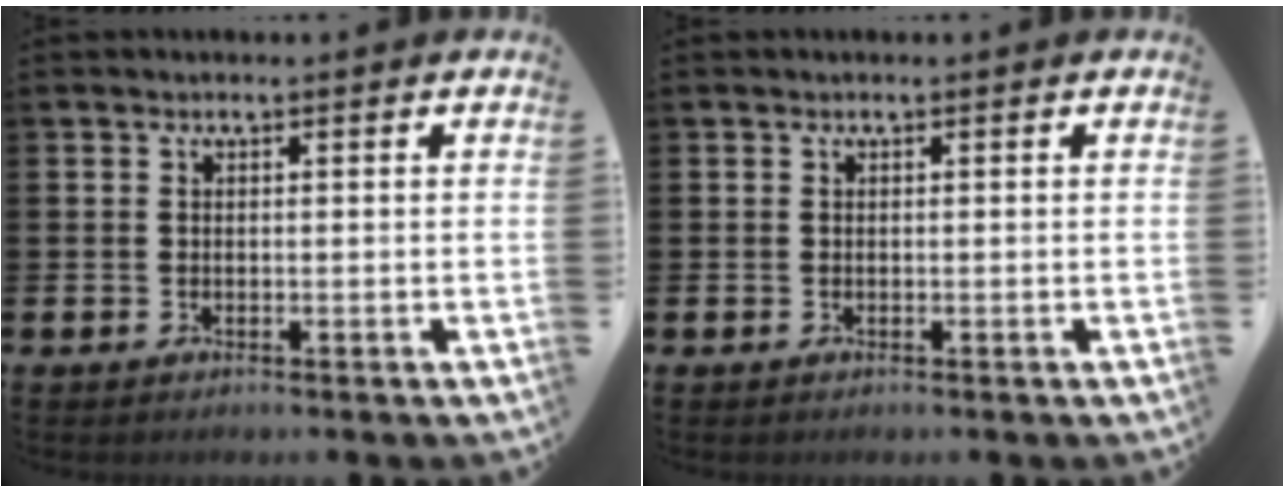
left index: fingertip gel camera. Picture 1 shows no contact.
{"total": 0.0}